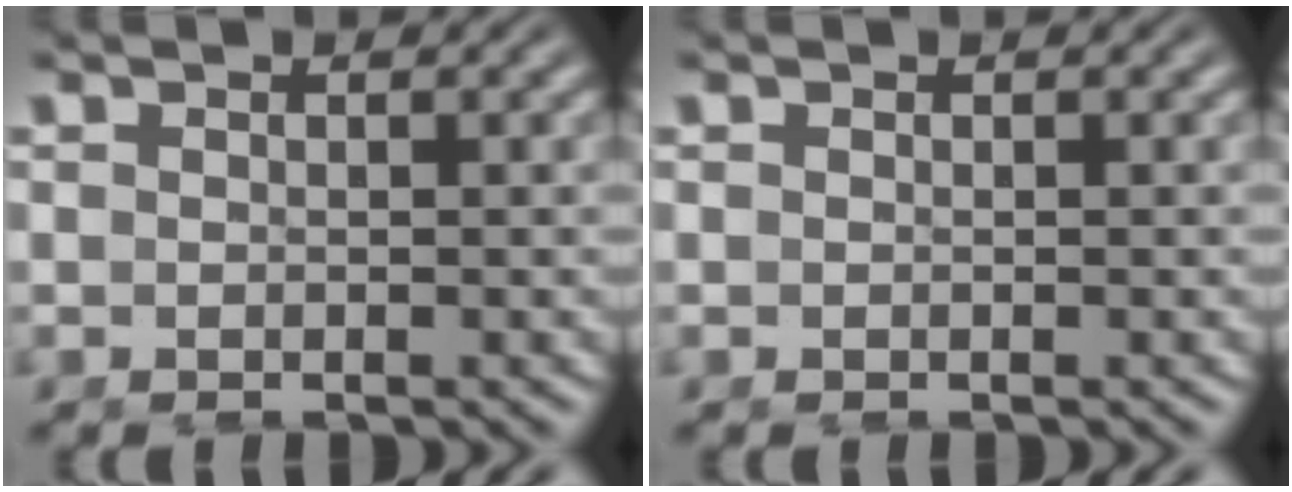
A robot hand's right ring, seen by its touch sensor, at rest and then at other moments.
{"total": 0.0}